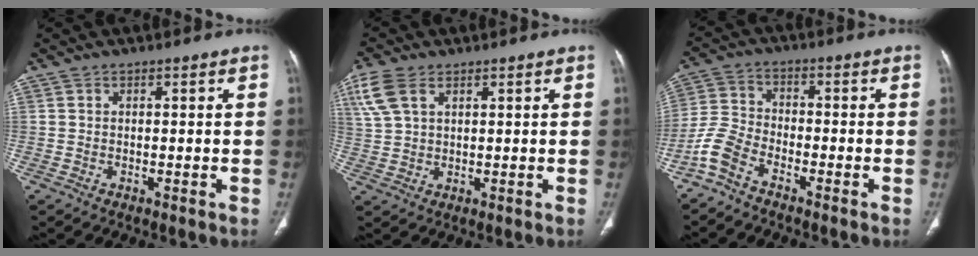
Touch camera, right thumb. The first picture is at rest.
{"total": 7.2, "force": [3.5, 4.1, 4.8], "torque": [-0.120, 0.006, 0.076]}
{"total": 6.2, "force": [-4.6, 2.7, 3.1], "torque": [-0.075, 0.024, -0.106]}